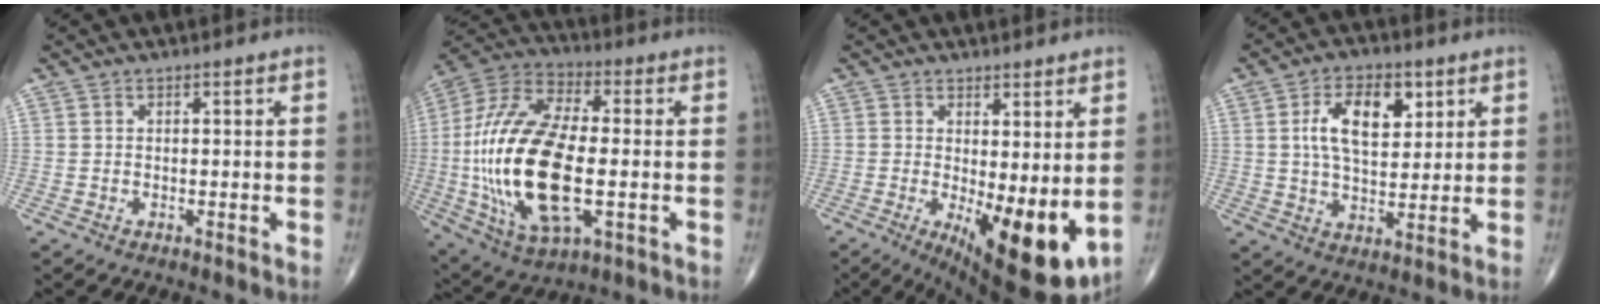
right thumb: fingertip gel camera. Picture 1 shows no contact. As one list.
[{"total": 26.2, "force": [-2.8, 11.8, 23.2], "torque": [-0.495, 0.003, -0.042]}, {"total": 13.3, "force": [-1.4, 4.9, 12.3], "torque": [-0.175, -0.032, -0.004]}, {"total": 11.3, "force": [3.5, 6.3, 8.7], "torque": [-0.126, -0.010, 0.061]}]